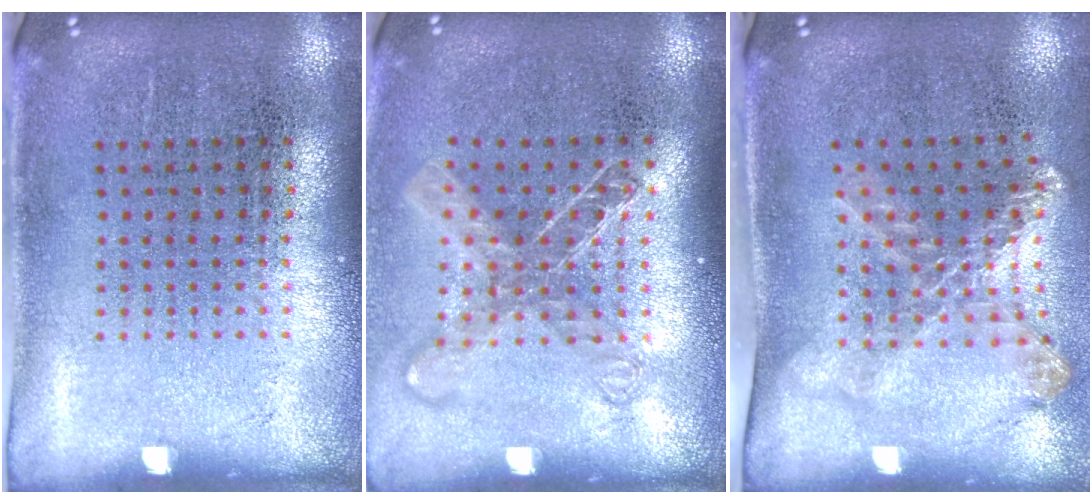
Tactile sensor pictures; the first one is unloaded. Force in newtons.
{"total": 1.5, "press": 1.2, "slide": 0.9}
{"total": 1.7, "press": 1.3, "slide": 1.0}